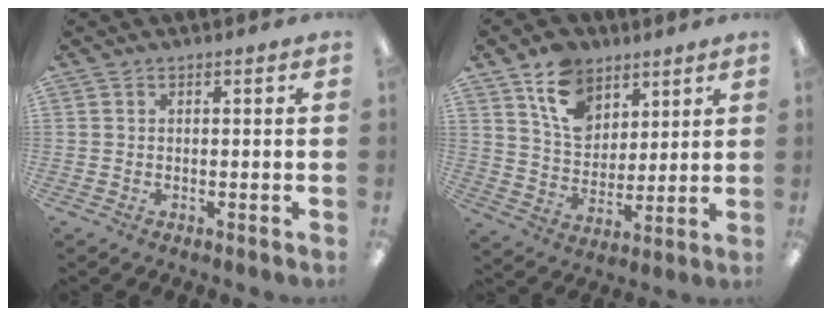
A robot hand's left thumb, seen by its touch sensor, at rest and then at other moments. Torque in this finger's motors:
{"motor_torque": [1.56, 1.44, 1.29, -0.83, 0.05]}